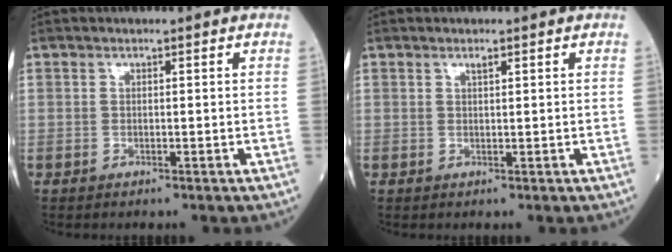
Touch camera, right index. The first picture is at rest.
{"total": 0.7, "force": [0.5, 0.1, 0.5], "torque": [-0.010, -0.001, 0.008]}